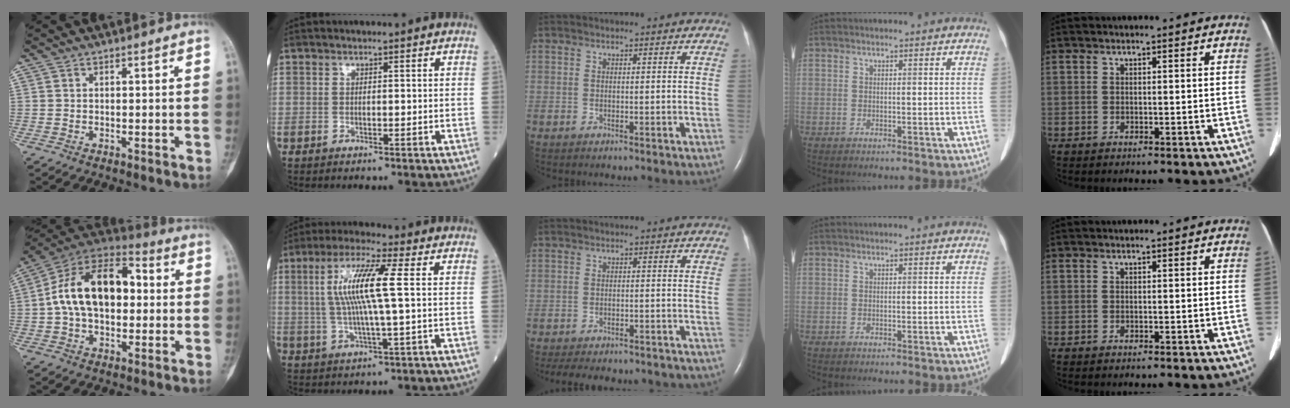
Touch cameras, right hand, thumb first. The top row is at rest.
{"thumb": {"total": 19.0, "force": [1.2, 11.8, 14.8], "torque": [-0.231, 0.039, 0.012]}, "index": {"total": 10.6, "force": [1.7, 0.4, 10.5], "torque": [-0.213, 0.010, 0.030]}, "middle": {"total": 15.6, "force": [-13.3, 5.1, 6.3], "torque": [-0.132, -0.010, -0.162]}}